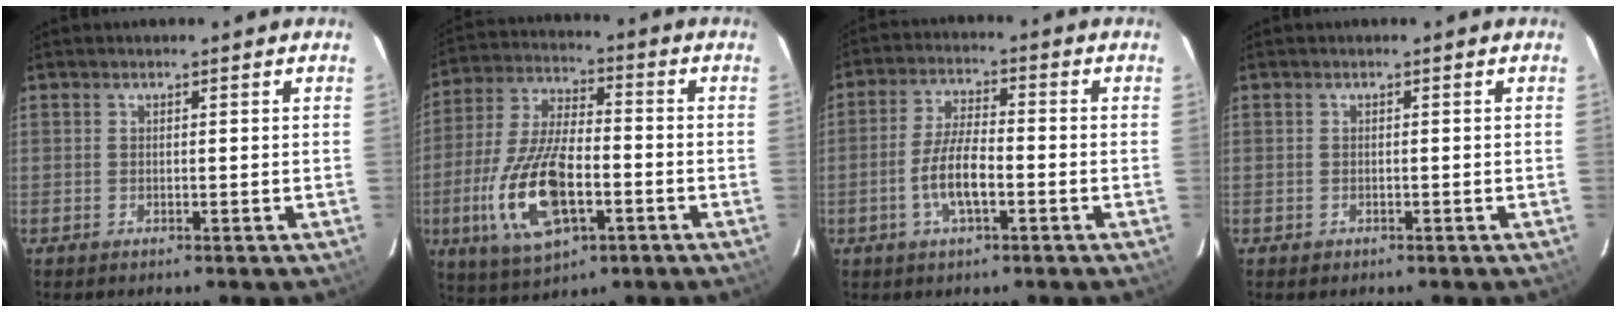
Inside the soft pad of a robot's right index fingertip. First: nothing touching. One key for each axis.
{"total": 16.9, "fx": -5.3, "fy": 7.3, "fz": 14.3, "tx": -0.311, "ty": -0.010, "tz": -0.093}
{"total": 7.3, "fx": -2.6, "fy": 2.1, "fz": 6.5, "tx": -0.132, "ty": 0.005, "tz": -0.050}
{"total": 1.0, "fx": -0.6, "fy": 0.8, "fz": 0.2, "tx": -0.003, "ty": -0.001, "tz": -0.007}